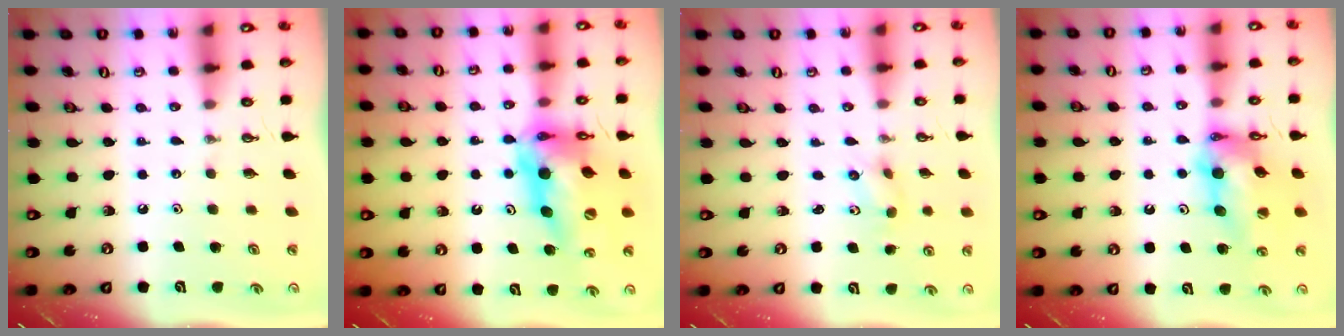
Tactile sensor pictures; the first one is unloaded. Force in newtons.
{"total": 18.9, "press": 18.8, "slide": 2.0}
{"total": 2.9, "press": 2.7, "slide": 1.2}
{"total": 14.1, "press": 14.0, "slide": 1.2}